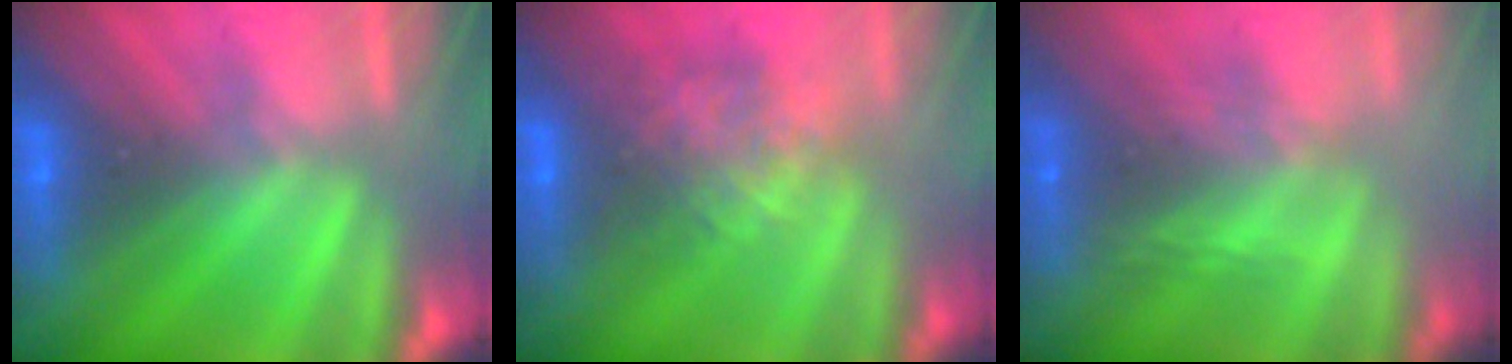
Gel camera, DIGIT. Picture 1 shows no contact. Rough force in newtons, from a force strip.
{"total": 4.5}
{"total": 3.2}